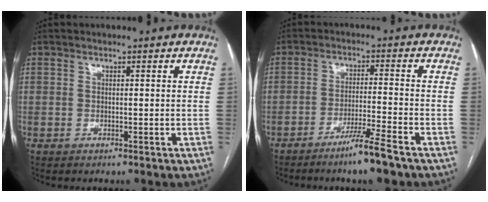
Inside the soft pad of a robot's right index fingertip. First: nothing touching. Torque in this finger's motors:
{"motor_torque": [0.00, -0.09, -0.18, -0.07]}